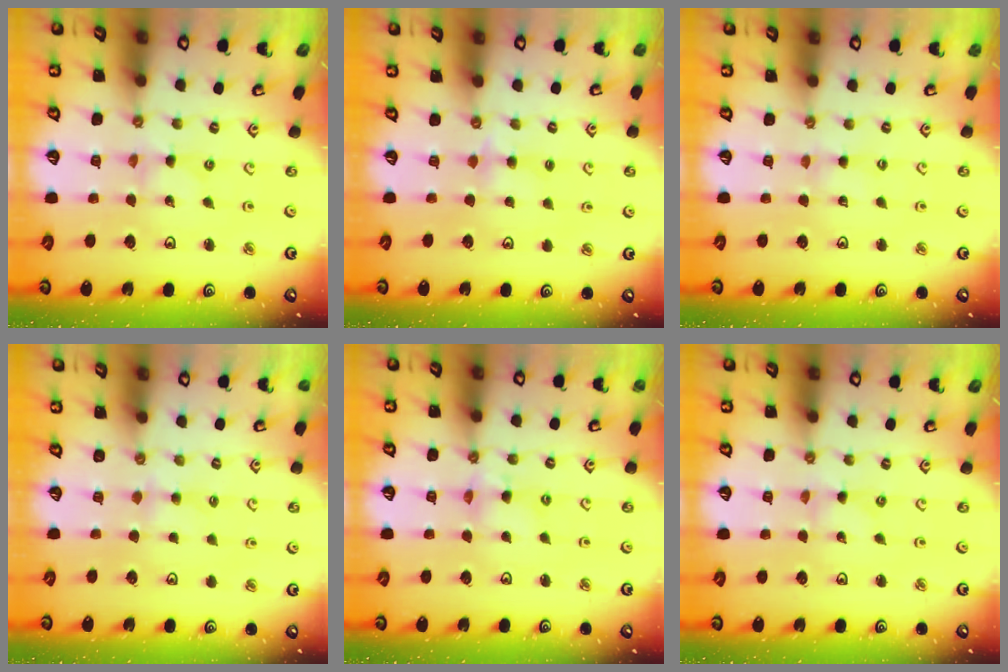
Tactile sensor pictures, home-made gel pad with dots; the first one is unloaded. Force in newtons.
{"total": 2.7, "press": 2.7, "slide": 0.4}
{"total": 1.5, "press": 1.5, "slide": 0.3}
{"total": 2.1, "press": 2.1, "slide": 0.4}
{"total": 4.2, "press": 4.2, "slide": 0.4}
{"total": 0.0}